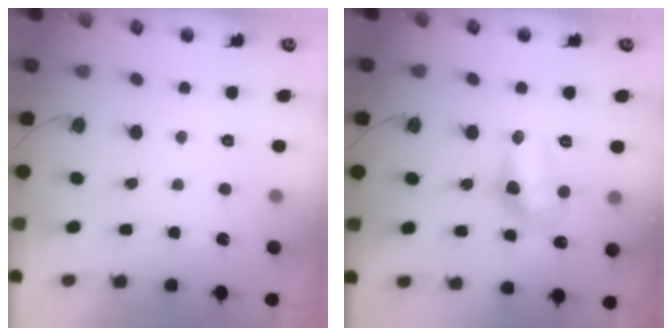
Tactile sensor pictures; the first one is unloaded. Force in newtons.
{"total": 11.6, "press": 11.5, "slide": 1.1}